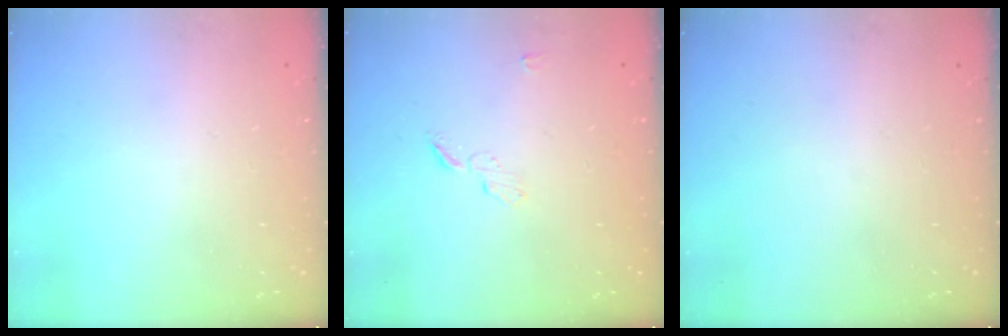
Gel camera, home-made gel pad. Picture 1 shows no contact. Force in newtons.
{"total": 3.7, "press": 3.7, "slide": 0.4}
{"total": 0.0}